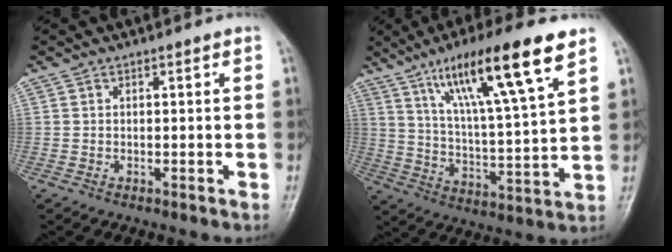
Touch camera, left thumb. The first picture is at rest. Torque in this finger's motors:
{"motor_torque": [1.42, 1.41, 1.71, -1.06, 0.40]}